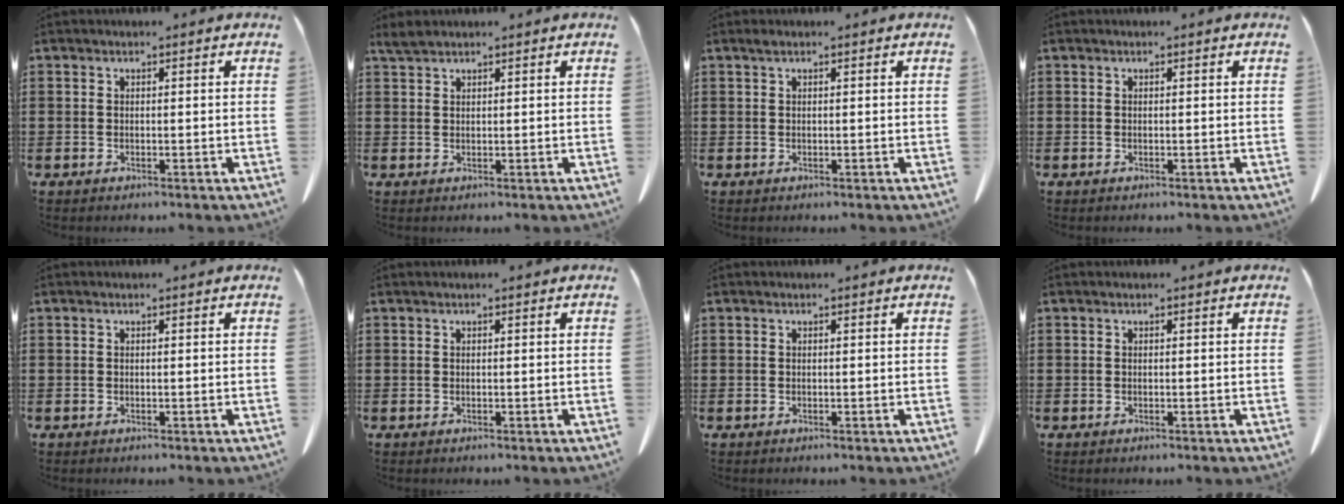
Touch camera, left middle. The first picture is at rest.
{"total": 1.8, "force": [1.5, 0.3, 0.9], "torque": [-0.022, 0.002, 0.028]}
{"total": 0.7, "force": [0.3, 0.1, 0.6], "torque": [-0.012, 0.002, 0.006]}
{"total": 0.0}
{"total": 0.0}
{"total": 0.0}
{"total": 0.0}
{"total": 0.0}